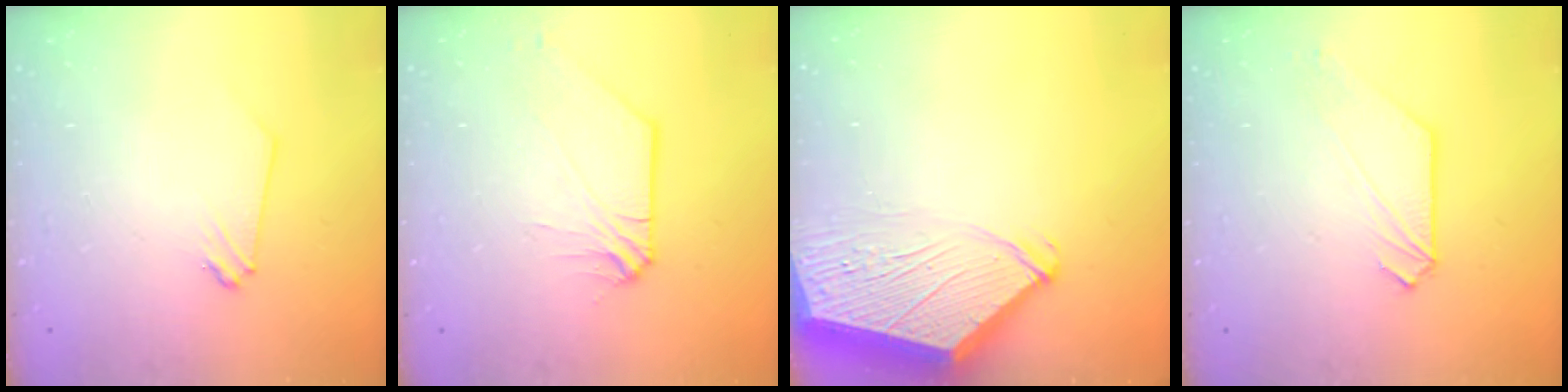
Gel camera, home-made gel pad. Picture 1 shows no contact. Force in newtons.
{"total": 1.0, "press": 0.9, "slide": 0.2}
{"total": 7.6, "press": 7.6, "slide": 0.8}
{"total": 1.1, "press": 1.1, "slide": 0.1}